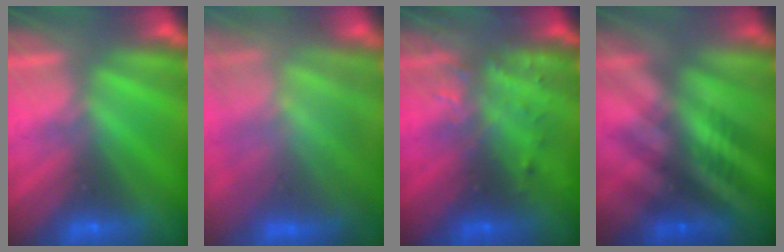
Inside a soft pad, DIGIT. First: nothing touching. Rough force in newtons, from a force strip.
{"total": 9.5}
{"total": 3.3}
{"total": 2.6}